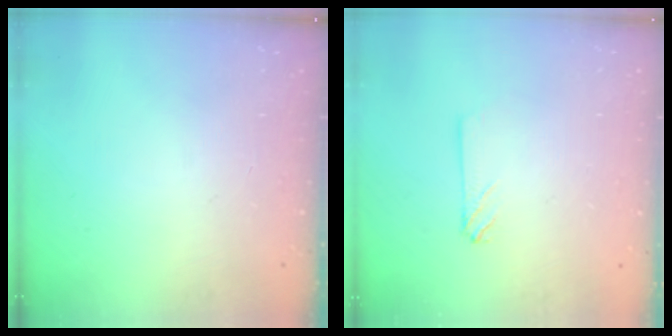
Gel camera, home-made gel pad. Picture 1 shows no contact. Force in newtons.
{"total": 2.2, "press": 2.2, "slide": 0.3}